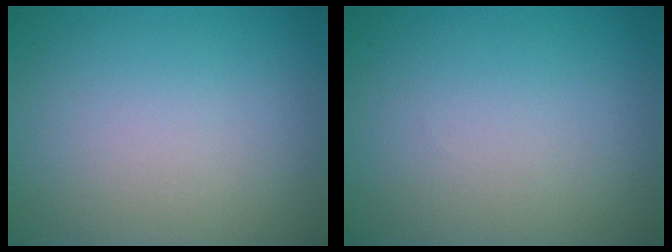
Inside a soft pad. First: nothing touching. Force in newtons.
{"total": 0.0}